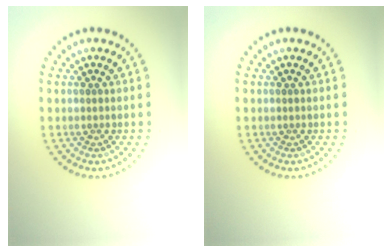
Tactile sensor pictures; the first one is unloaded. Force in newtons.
{"total": 0.0}